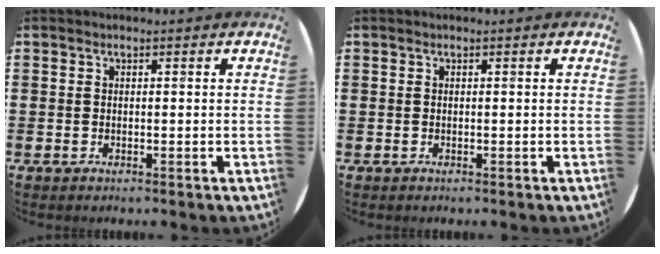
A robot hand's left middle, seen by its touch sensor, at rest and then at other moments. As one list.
[{"total": 0.0}]